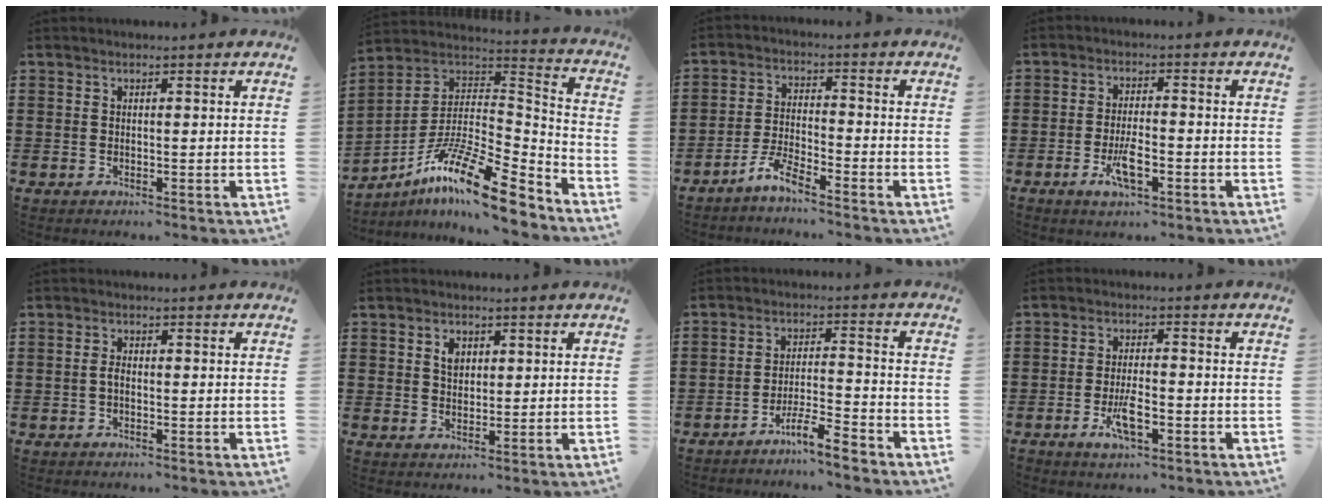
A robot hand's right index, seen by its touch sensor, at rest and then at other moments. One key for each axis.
{"total": 15.7, "fx": -10.7, "fy": 3.2, "fz": 11.0, "tx": -0.205, "ty": 0.020, "tz": -0.193}
{"total": 4.5, "fx": -3.9, "fy": 0.5, "fz": 2.2, "tx": -0.060, "ty": -0.001, "tz": -0.081}
{"total": 5.0, "fx": -2.1, "fy": 1.6, "fz": 4.2, "tx": -0.082, "ty": 0.001, "tz": -0.040}
{"total": 1.4, "fx": -0.3, "fy": 0.4, "fz": 1.3, "tx": -0.033, "ty": -0.005, "tz": -0.007}
{"total": 2.6, "fx": 1.1, "fy": 1.6, "fz": 1.7, "tx": -0.032, "ty": 0.000, "tz": 0.019}
{"total": 6.0, "fx": -5.1, "fy": 0.2, "fz": 3.1, "tx": -0.067, "ty": -0.004, "tz": -0.099}
{"total": 4.9, "fx": -2.2, "fy": 1.7, "fz": 4.0, "tx": -0.080, "ty": 0.003, "tz": -0.043}